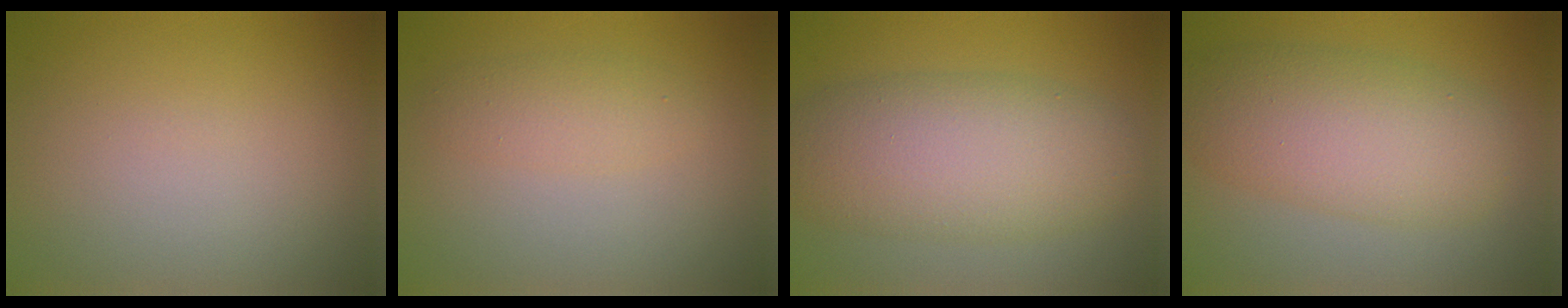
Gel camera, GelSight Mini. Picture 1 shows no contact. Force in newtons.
{"total": 1.0, "press": 1.0, "slide": 0.0}
{"total": 7.5, "press": 7.5, "slide": 0.3}
{"total": 6.8, "press": 6.8, "slide": 0.3}